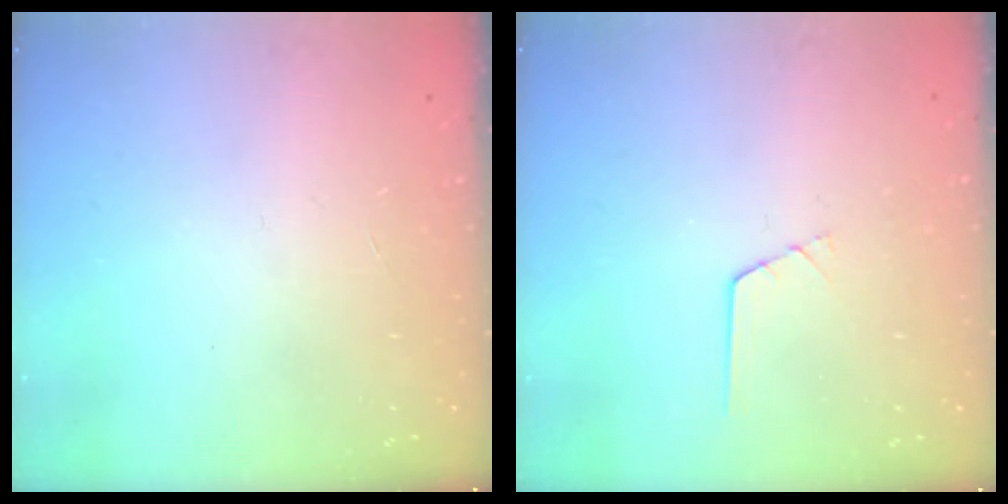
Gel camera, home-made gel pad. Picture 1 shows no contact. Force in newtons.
{"total": 0.5, "press": 0.5, "slide": 0.2}